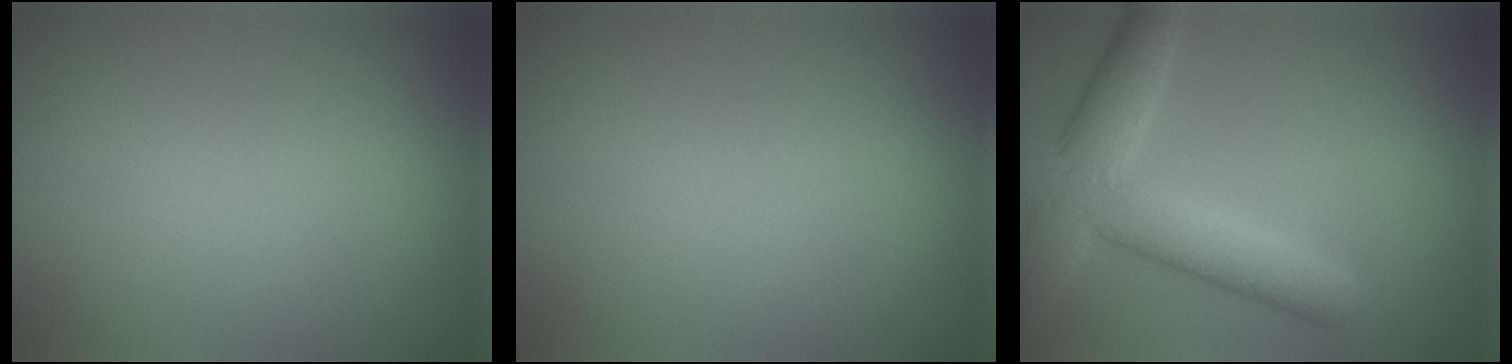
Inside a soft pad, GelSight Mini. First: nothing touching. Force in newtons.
{"total": 0.0}
{"total": 7.0, "press": 7.0, "slide": 0.2}